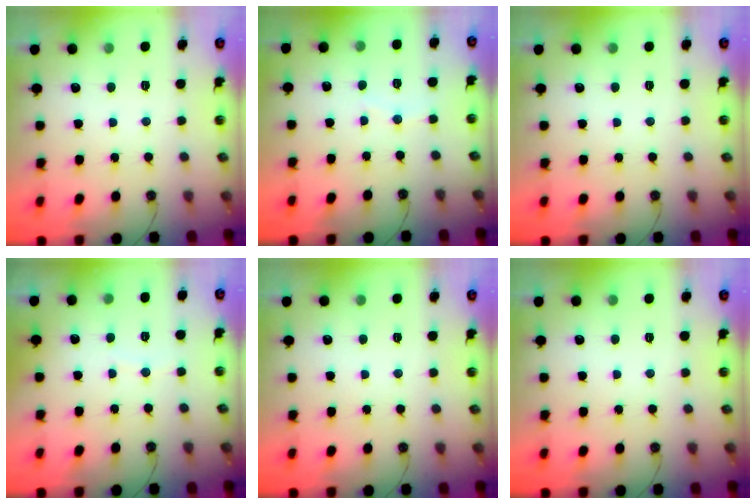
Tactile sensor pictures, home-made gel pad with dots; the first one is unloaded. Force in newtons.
{"total": 4.7, "press": 4.7, "slide": 0.5}
{"total": 0.0}
{"total": 2.5, "press": 2.5, "slide": 0.4}
{"total": 0.0}
{"total": 0.0}